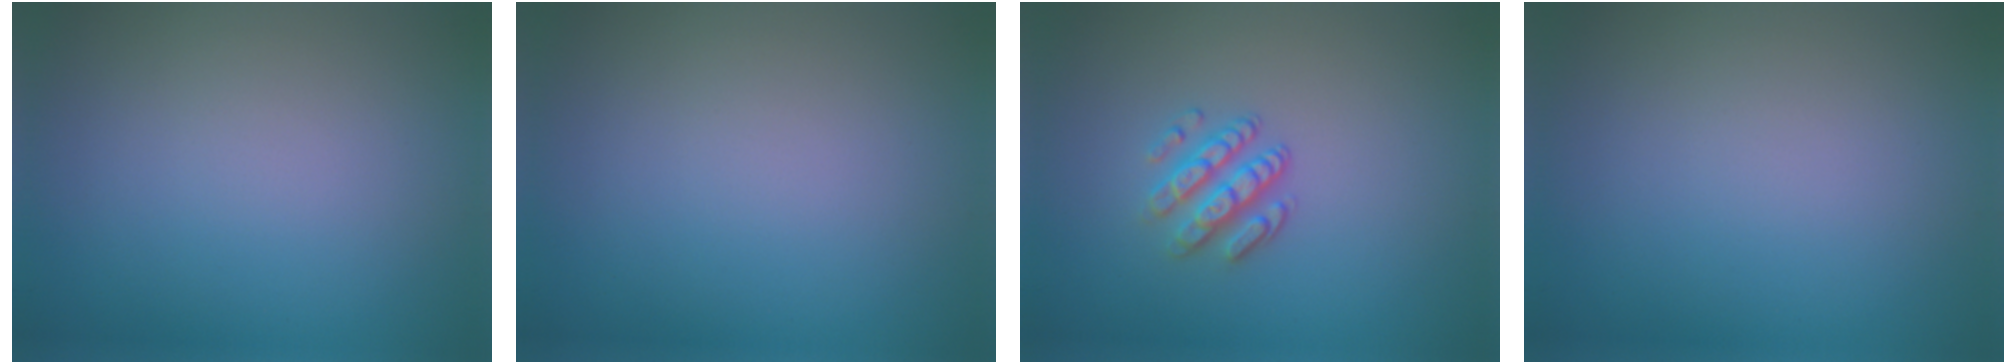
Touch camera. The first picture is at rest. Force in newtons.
{"total": 0.0}
{"total": 2.9, "press": 2.3, "slide": 1.6}
{"total": 0.0}